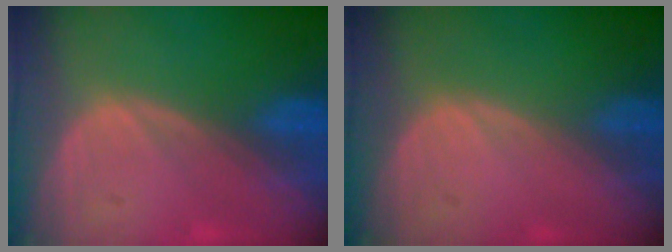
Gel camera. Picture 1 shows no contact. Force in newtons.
{"total": 0.0}